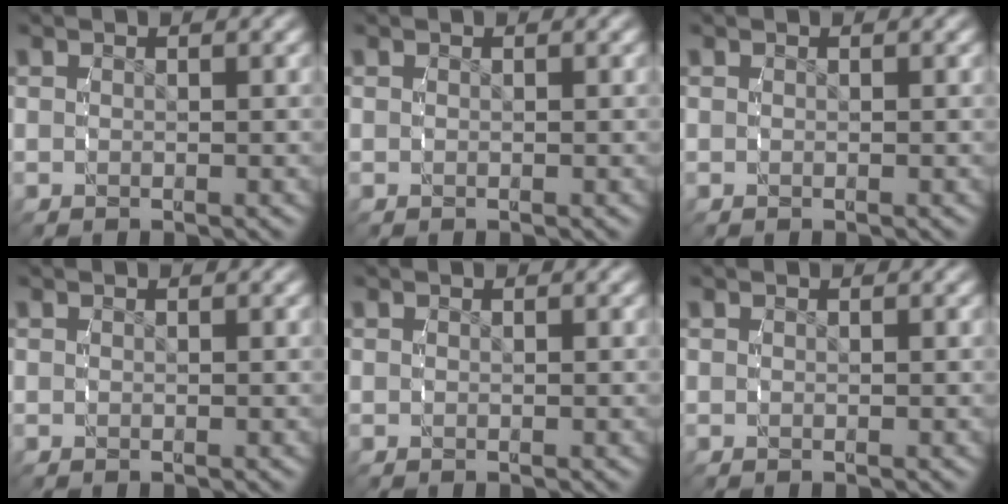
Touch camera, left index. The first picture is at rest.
{"total": 0.0}
{"total": 0.0}
{"total": 0.0}
{"total": 0.0}
{"total": 0.0}